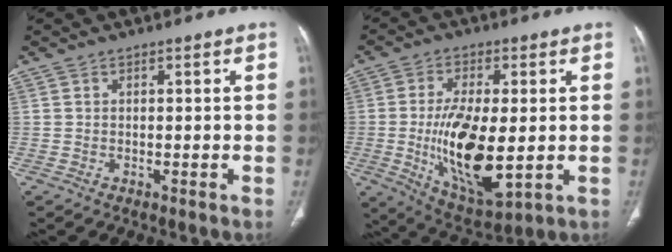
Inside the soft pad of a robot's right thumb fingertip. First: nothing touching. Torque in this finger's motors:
{"motor_torque": [2.84, 2.17, 1.55, -0.76, 0.20]}